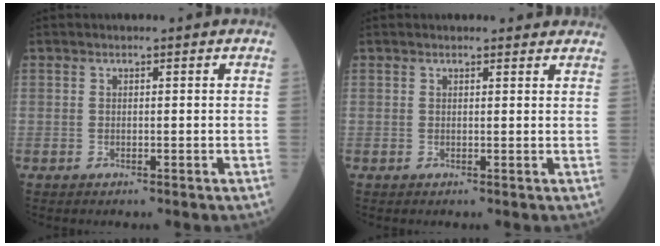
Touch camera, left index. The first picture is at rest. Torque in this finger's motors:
{"motor_torque": [0.69, -0.51, 0.09, 0.02]}